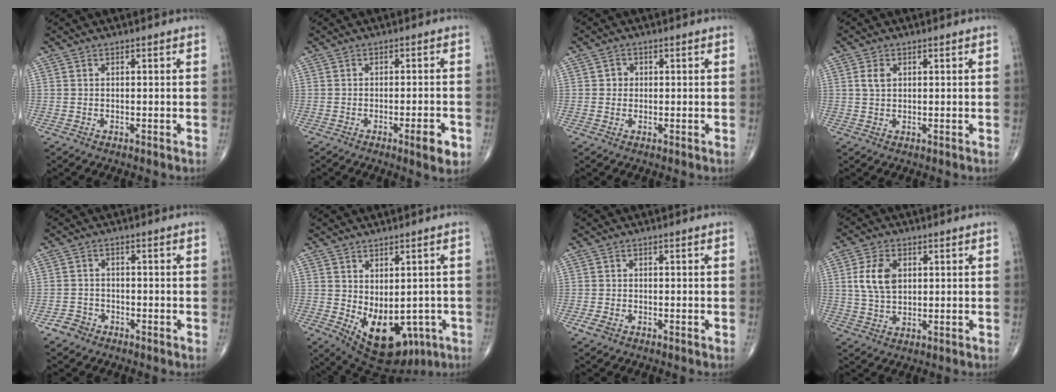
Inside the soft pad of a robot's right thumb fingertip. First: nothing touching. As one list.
[{"total": 4.8, "force": [-2.2, 1.0, 4.2], "torque": [-0.051, 0.004, -0.028]}, {"total": 1.7, "force": [0.1, 1.6, 0.5], "torque": [0.003, 0.004, -0.001]}, {"total": 2.4, "force": [0.7, 1.6, 1.6], "torque": [-0.030, 0.002, 0.016]}, {"total": 2.7, "force": [-1.8, 2.0, 0.2], "torque": [0.006, 0.012, -0.036]}, {"total": 14.4, "force": [-4.0, 8.7, 10.9], "torque": [-0.134, -0.004, -0.030]}, {"total": 1.9, "force": [-1.0, 1.0, 1.2], "torque": [-0.028, -0.001, -0.020]}, {"total": 7.5, "force": [1.6, 4.8, 5.5], "torque": [-0.101, -0.002, 0.032]}]